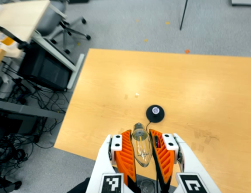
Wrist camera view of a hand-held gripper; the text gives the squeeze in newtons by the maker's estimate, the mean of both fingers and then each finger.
{"total": 20.4, "left": 22.0, "right": 18.8}